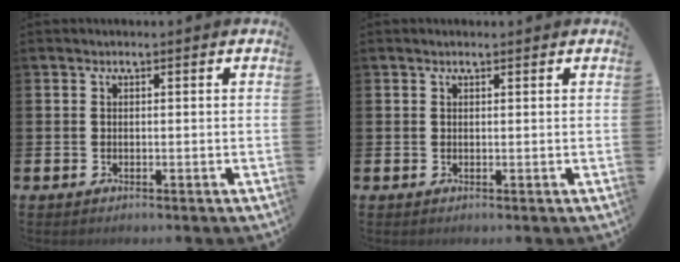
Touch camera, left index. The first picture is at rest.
{"total": 0.8, "force": [0.7, 0.1, 0.3], "torque": [-0.004, 0.001, 0.012]}